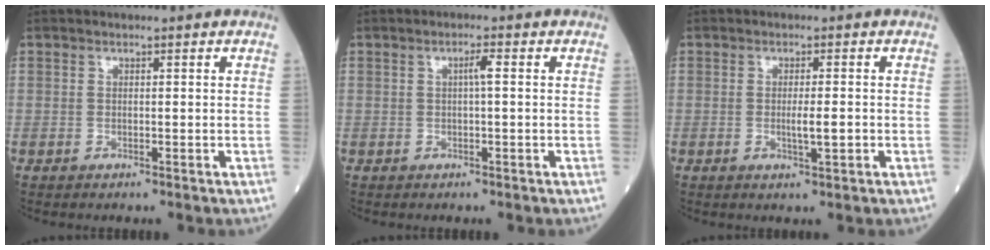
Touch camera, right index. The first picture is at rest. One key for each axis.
{"total": 1.6, "fx": 0.2, "fy": 0.1, "fz": 1.6, "tx": -0.026, "ty": 0.004, "tz": 0.002}
{"total": 2.7, "fx": -0.5, "fy": 0.1, "fz": 2.7, "tx": -0.048, "ty": -0.003, "tz": -0.008}